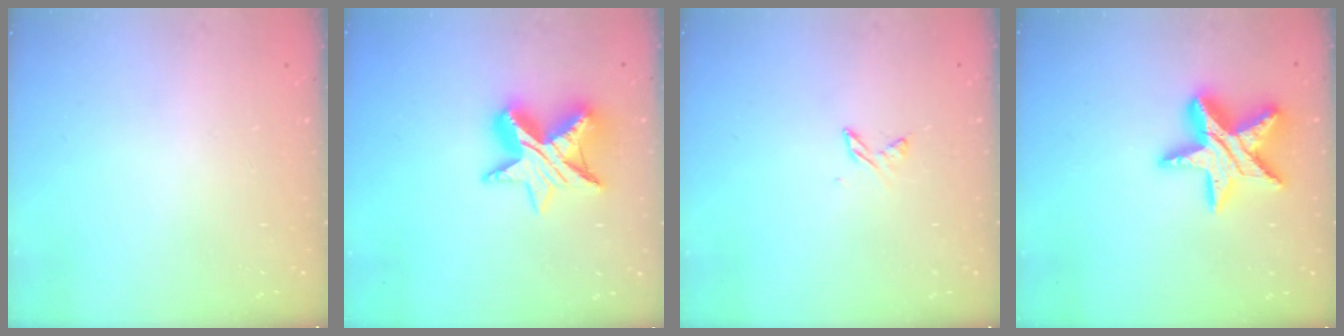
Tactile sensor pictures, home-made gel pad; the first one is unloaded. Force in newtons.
{"total": 12.9, "press": 12.9, "slide": 0.8}
{"total": 3.1, "press": 3.1, "slide": 0.6}
{"total": 16.3, "press": 16.2, "slide": 1.4}